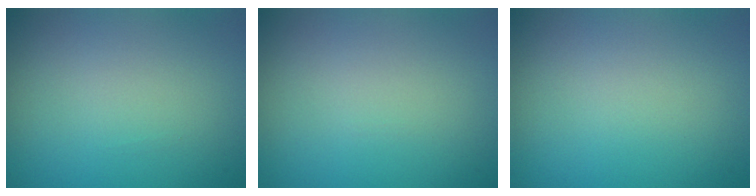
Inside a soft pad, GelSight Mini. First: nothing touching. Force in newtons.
{"total": 0.0}
{"total": 0.0}